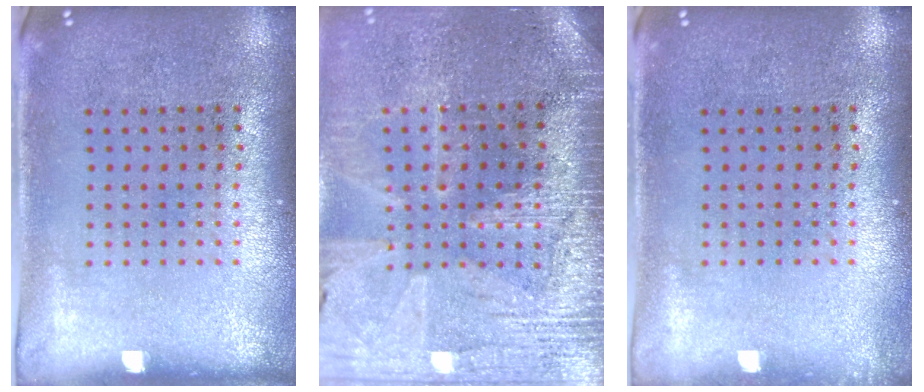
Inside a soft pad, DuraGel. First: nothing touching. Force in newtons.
{"total": 3.4, "press": 3.2, "slide": 1.1}
{"total": 0.7, "press": 0.7, "slide": 0.1}